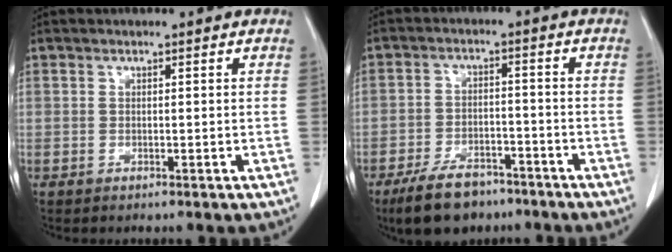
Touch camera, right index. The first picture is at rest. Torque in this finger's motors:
{"motor_torque": [0.13, -0.20, -0.01, -0.05]}